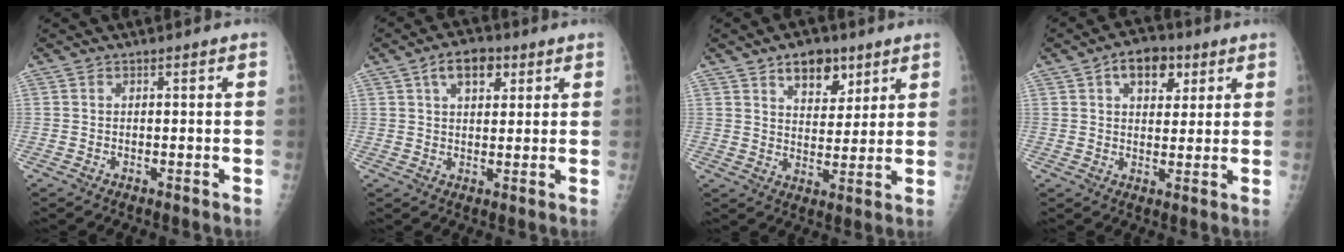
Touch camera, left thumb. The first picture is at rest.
{"total": 6.9, "force": [3.2, 4.0, 4.6], "torque": [-0.051, -0.002, 0.048]}
{"total": 8.8, "force": [5.3, 5.0, 4.9], "torque": [-0.038, -0.028, 0.083]}
{"total": 8.4, "force": [3.8, 5.2, 5.3], "torque": [-0.046, -0.005, 0.053]}